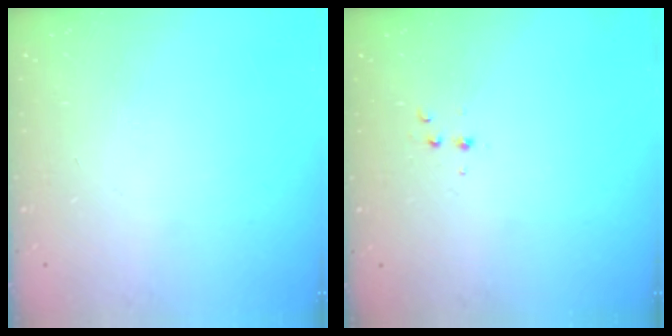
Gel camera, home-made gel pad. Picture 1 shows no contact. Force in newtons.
{"total": 2.9, "press": 2.7, "slide": 1.1}